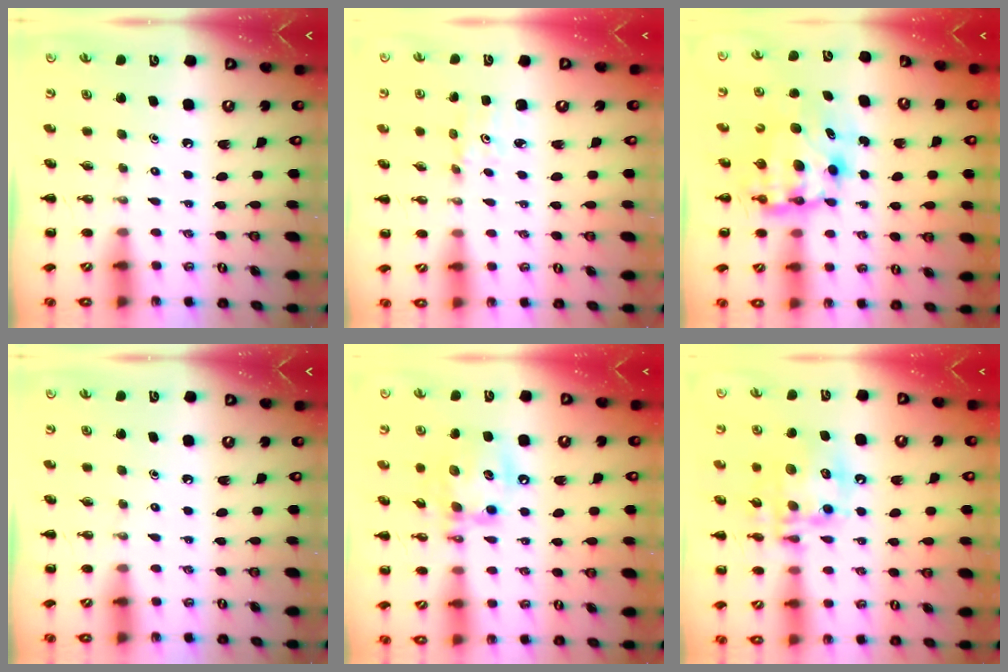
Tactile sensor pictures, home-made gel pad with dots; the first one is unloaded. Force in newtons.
{"total": 1.6, "press": 1.6, "slide": 0.2}
{"total": 7.9, "press": 7.6, "slide": 2.1}
{"total": 0.0}
{"total": 14.1, "press": 13.9, "slide": 2.1}
{"total": 14.8, "press": 14.6, "slide": 2.8}